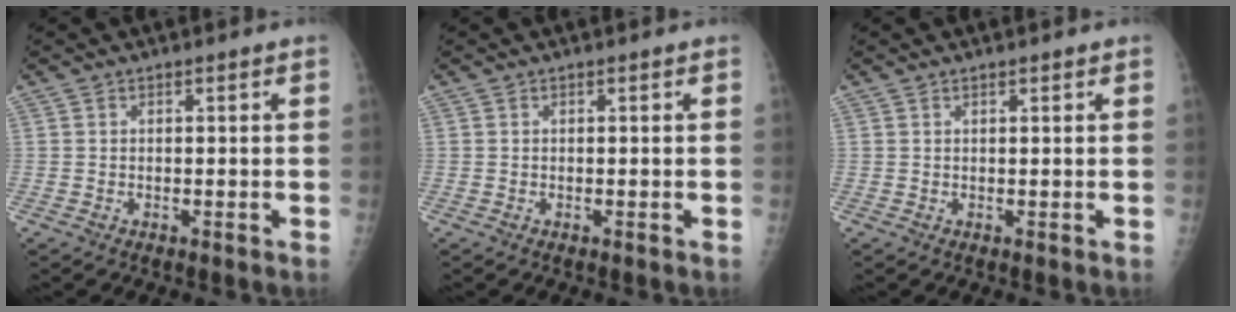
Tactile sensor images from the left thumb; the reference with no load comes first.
{"total": 0.0}
{"total": 0.6, "force": [0.5, 0.1, 0.4], "torque": [-0.006, -0.001, 0.008]}